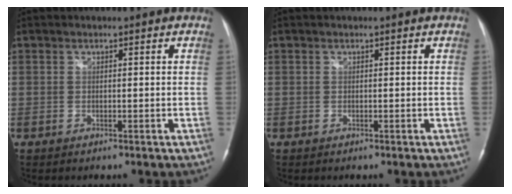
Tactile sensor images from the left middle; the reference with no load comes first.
{"total": 0.0}